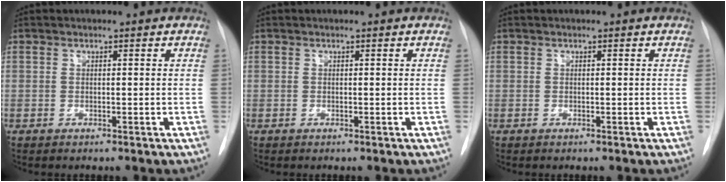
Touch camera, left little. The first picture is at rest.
{"total": 0.0}
{"total": 0.0}